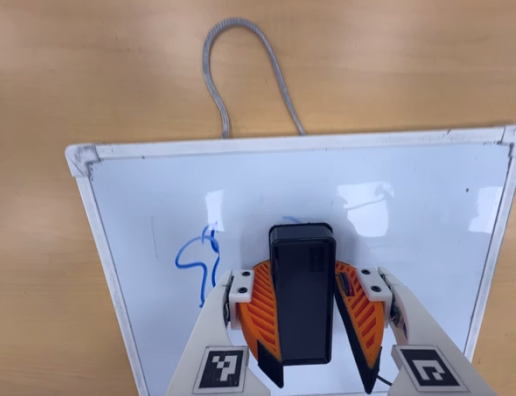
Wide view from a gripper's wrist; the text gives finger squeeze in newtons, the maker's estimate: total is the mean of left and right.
{"total": 12.0, "left": 13.8, "right": 10.2}